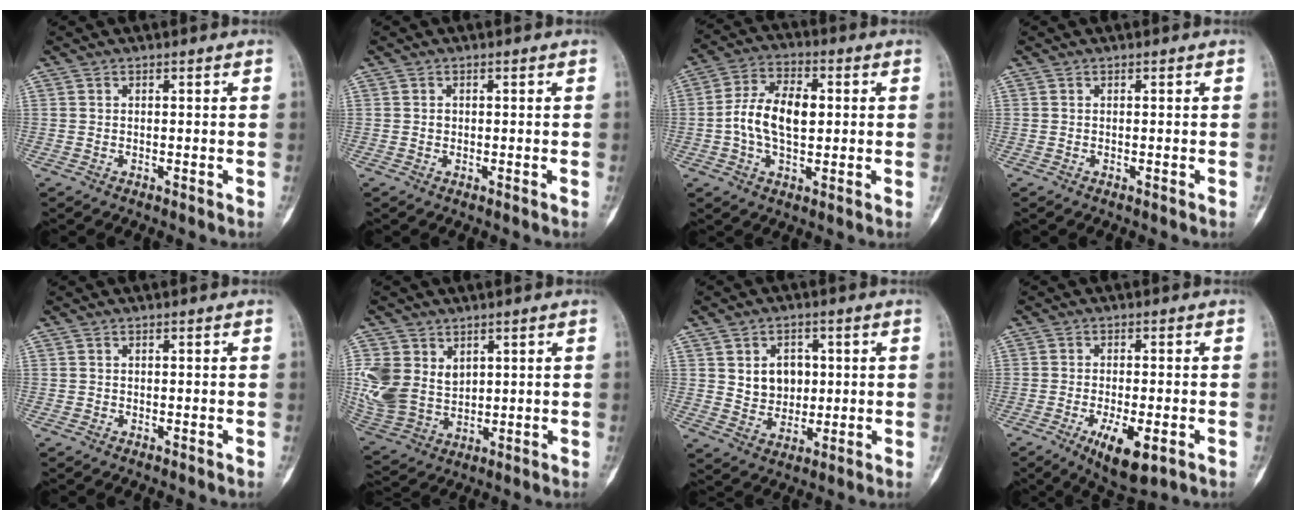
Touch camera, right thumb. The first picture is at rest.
{"total": 0.6, "force": [0.1, 0.6, 0.2], "torque": [0.001, 0.002, 0.002]}
{"total": 11.0, "force": [0.2, 6.2, 9.0], "torque": [-0.165, 0.018, -0.001]}
{"total": 0.0}
{"total": 0.0}
{"total": 12.2, "force": [3.6, 9.4, 6.9], "torque": [-0.143, -0.016, 0.092]}
{"total": 7.5, "force": [1.5, 6.0, 4.2], "torque": [-0.030, -0.008, 0.031]}
{"total": 8.8, "force": [-3.6, 3.2, 7.3], "torque": [-0.117, -0.007, -0.049]}